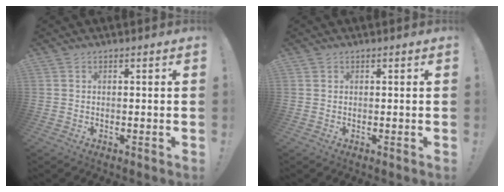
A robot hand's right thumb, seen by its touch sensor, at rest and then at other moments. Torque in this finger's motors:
{"motor_torque": [-0.25, 0.39, 0.18, -0.01, -0.04]}